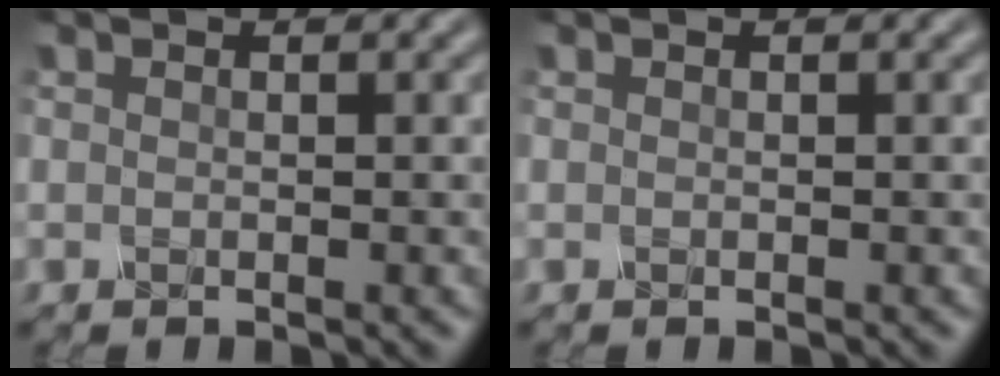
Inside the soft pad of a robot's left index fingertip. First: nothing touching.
{"total": 0.0}